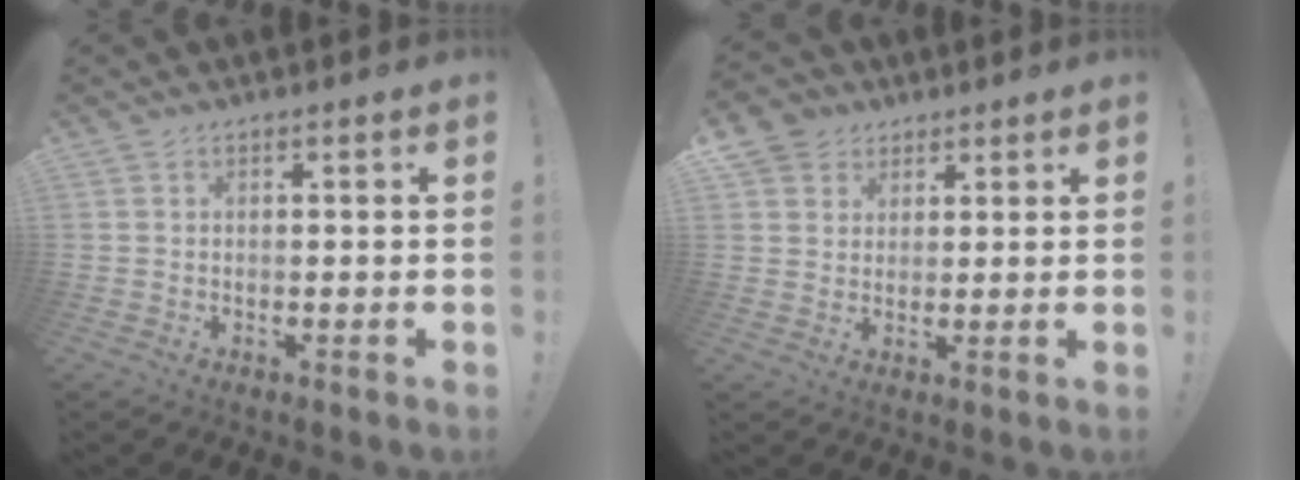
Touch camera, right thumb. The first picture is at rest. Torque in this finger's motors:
{"motor_torque": [0.33, 0.85, 0.43, 0.26, 0.03]}